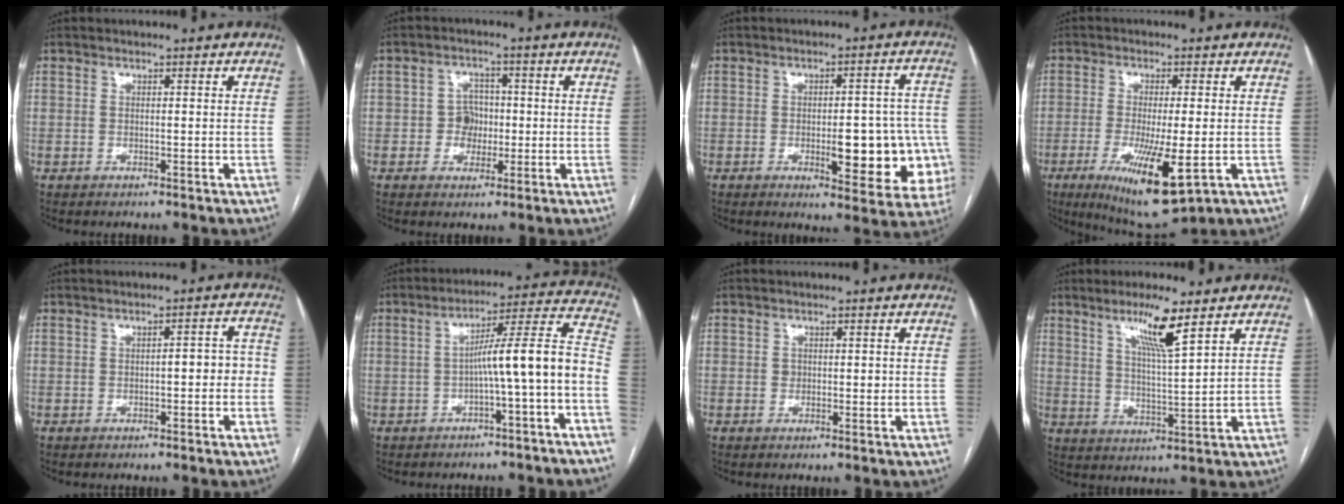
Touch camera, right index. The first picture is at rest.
{"total": 4.1, "force": [-0.6, 3.8, 1.6], "torque": [-0.021, 0.014, -0.007]}
{"total": 13.7, "force": [-3.6, 4.6, 12.4], "torque": [-0.100, 0.021, -0.033]}
{"total": 12.3, "force": [-4.3, 2.4, 11.3], "torque": [-0.198, -0.034, -0.060]}
{"total": 3.5, "force": [-0.6, 1.4, 3.1], "torque": [-0.038, 0.024, -0.006]}
{"total": 11.4, "force": [-3.5, -0.2, 10.9], "torque": [-0.143, 0.041, -0.051]}
{"total": 1.4, "force": [0.1, 1.2, 0.8], "torque": [-0.012, 0.002, 0.001]}
{"total": 8.1, "force": [5.0, -0.1, 6.4], "torque": [-0.116, -0.009, 0.090]}